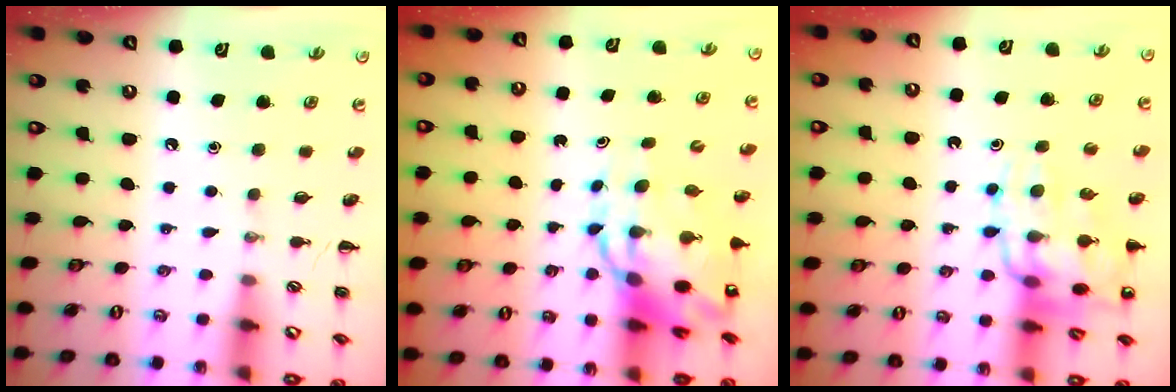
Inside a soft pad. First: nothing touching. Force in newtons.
{"total": 11.7, "press": 11.3, "slide": 3.0}
{"total": 17.1, "press": 16.8, "slide": 3.3}